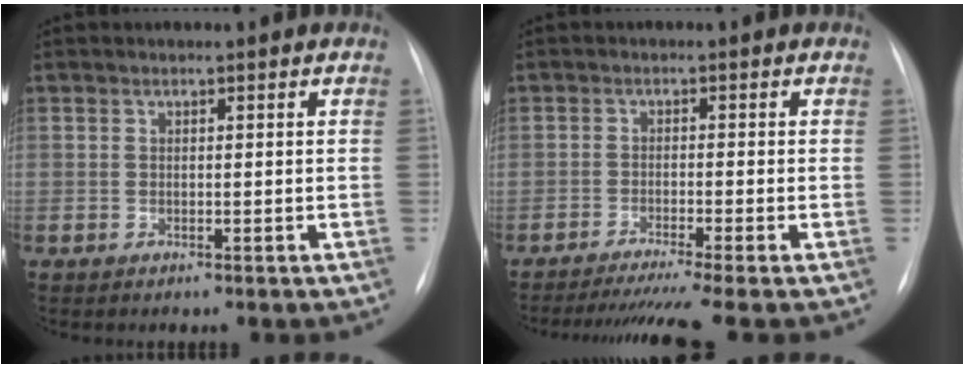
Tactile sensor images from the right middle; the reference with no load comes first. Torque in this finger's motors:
{"motor_torque": [0.08, -0.05, 0.06, 0.04]}